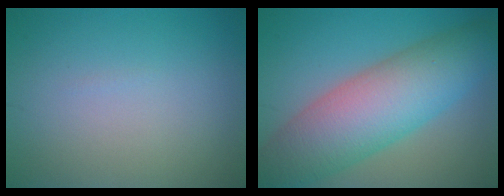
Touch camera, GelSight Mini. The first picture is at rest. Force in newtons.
{"total": 10.2, "press": 10.2, "slide": 0.3}